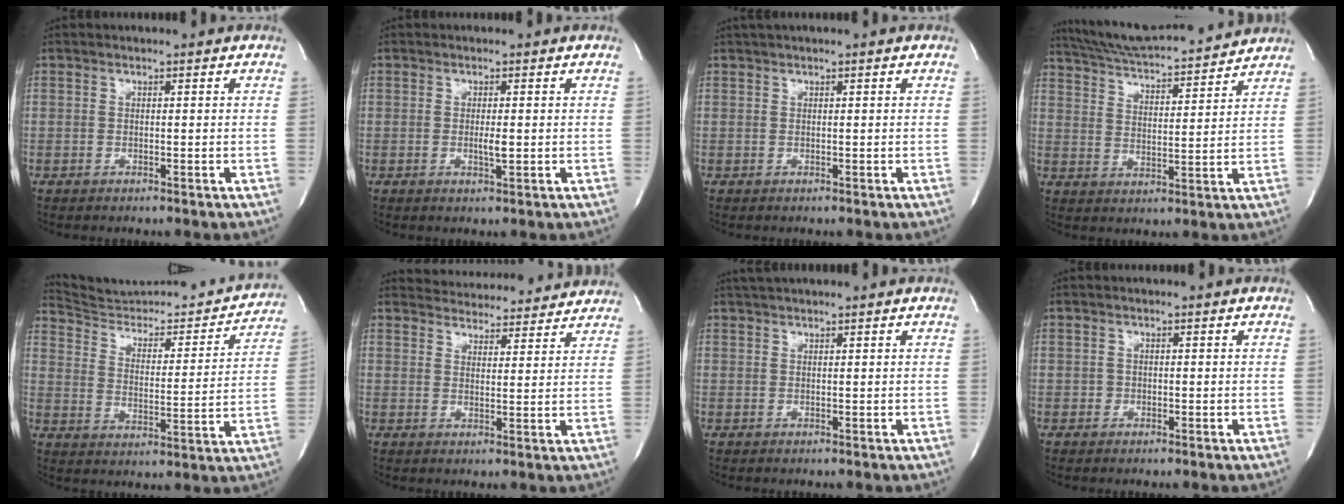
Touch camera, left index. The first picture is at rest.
{"total": 1.5, "force": [-0.3, 0.3, 1.5], "torque": [-0.028, -0.006, -0.004]}
{"total": 0.8, "force": [0.3, -0.2, 0.6], "torque": [-0.015, 0.013, 0.011]}
{"total": 16.9, "force": [15.8, 1.4, 5.7], "torque": [-0.099, 0.016, 0.240]}
{"total": 20.1, "force": [19.5, 3.2, 3.7], "torque": [-0.044, -0.048, 0.266]}
{"total": 12.9, "force": [12.5, 2.7, 1.7], "torque": [-0.011, 0.005, 0.149]}
{"total": 2.7, "force": [2.4, -0.4, 1.2], "torque": [-0.013, 0.022, 0.042]}
{"total": 0.6, "force": [-0.3, 0.5, 0.0], "torque": [0.004, 0.001, -0.007]}